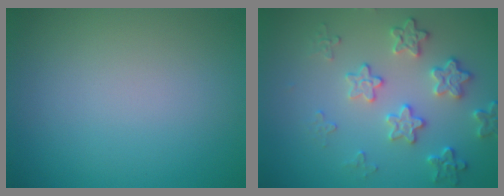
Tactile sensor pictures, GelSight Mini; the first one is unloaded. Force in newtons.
{"total": 4.1, "press": 3.6, "slide": 2.0}